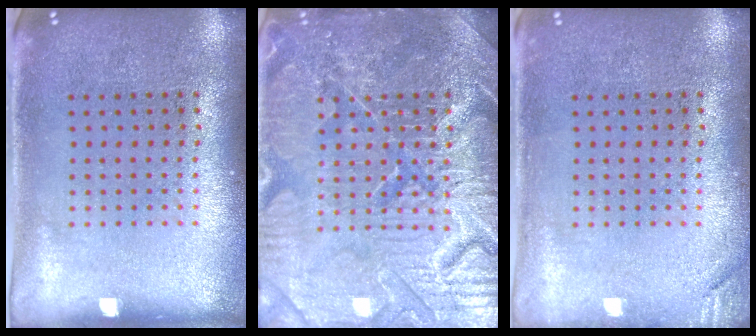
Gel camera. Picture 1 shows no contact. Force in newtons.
{"total": 7.9, "press": 7.8, "slide": 0.9}
{"total": 1.3, "press": 1.2, "slide": 0.3}